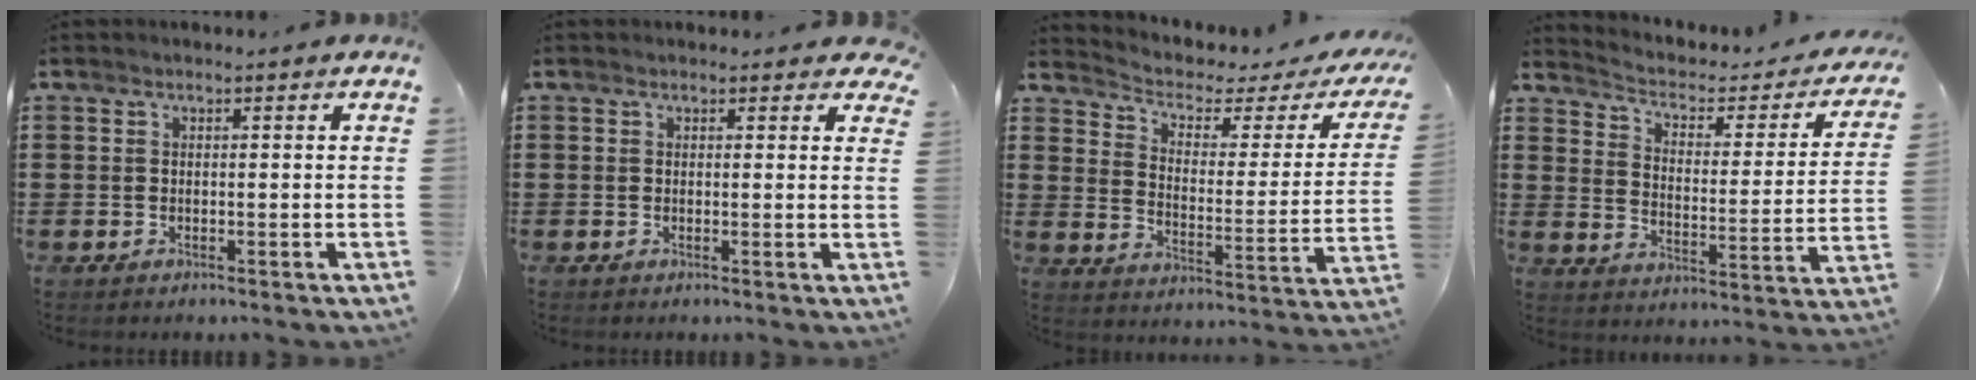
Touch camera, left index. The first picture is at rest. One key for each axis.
{"total": 1.2, "fx": 0.8, "fy": 0.8, "fz": 0.4, "tx": -0.003, "ty": 0.004, "tz": 0.012}
{"total": 2.5, "fx": 1.5, "fy": 1.3, "fz": 1.5, "tx": -0.046, "ty": -0.018, "tz": 0.014}
{"total": 2.1, "fx": 1.3, "fy": 1.2, "fz": 1.1, "tx": -0.037, "ty": -0.016, "tz": 0.011}